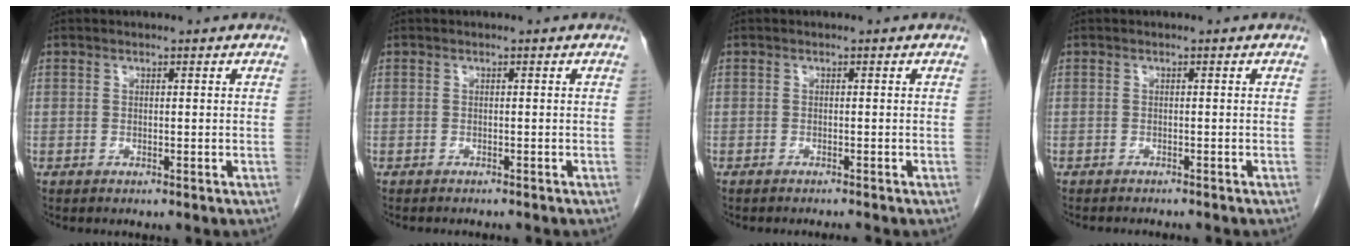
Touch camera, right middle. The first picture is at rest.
{"total": 2.8, "force": [-2.6, 0.4, 1.0], "torque": [-0.011, -0.003, -0.030]}
{"total": 1.5, "force": [-1.4, -0.3, 0.5], "torque": [-0.006, 0.000, -0.019]}
{"total": 3.7, "force": [-3.5, 0.6, 1.3], "torque": [-0.012, -0.005, -0.042]}